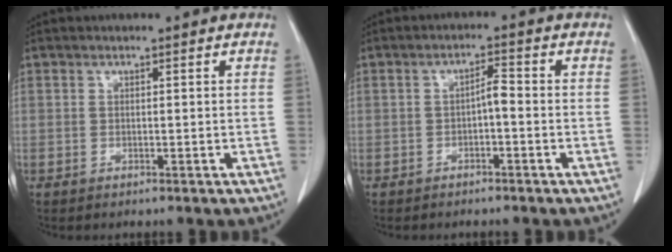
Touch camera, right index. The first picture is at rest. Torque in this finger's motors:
{"motor_torque": [0.40, -0.35, 0.20, 0.05]}